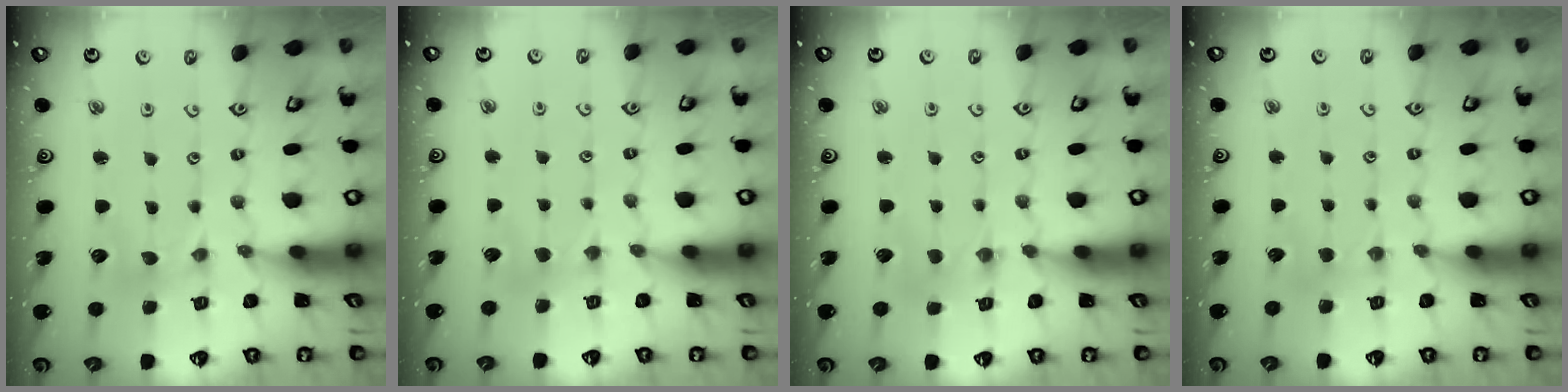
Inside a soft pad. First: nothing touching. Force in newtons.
{"total": 2.5, "press": 2.5, "slide": 0.3}
{"total": 1.1, "press": 1.1, "slide": 0.2}
{"total": 3.2, "press": 3.2, "slide": 0.5}